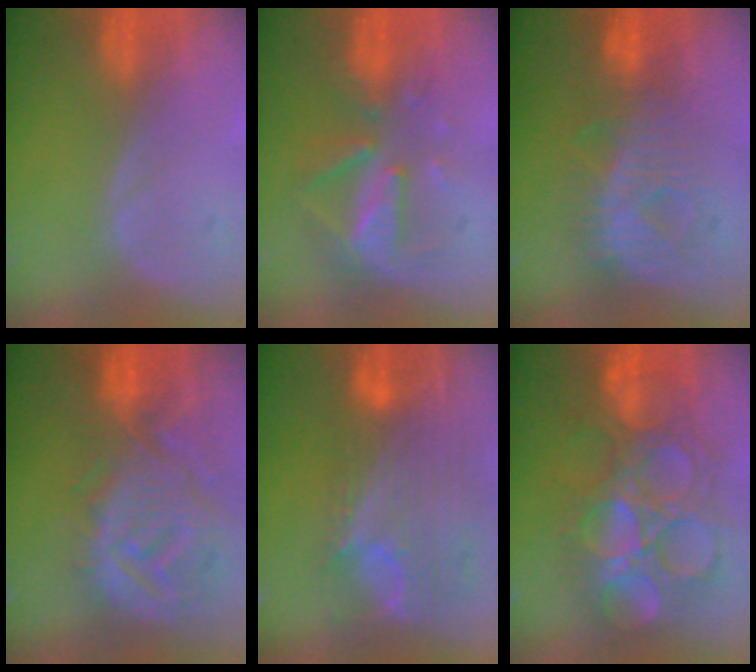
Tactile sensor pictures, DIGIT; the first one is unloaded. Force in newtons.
{"total": 8.1, "press": 7.4, "slide": 3.2}
{"total": 8.2, "press": 8.0, "slide": 1.5}
{"total": 12.8, "press": 11.2, "slide": 6.1}
{"total": 12.0, "press": 10.1, "slide": 6.4}
{"total": 12.2, "press": 12.1, "slide": 1.4}